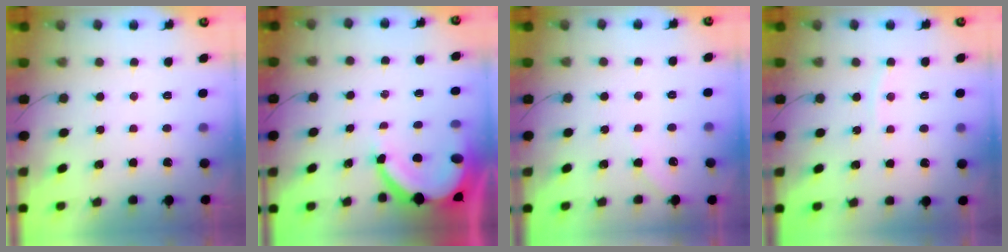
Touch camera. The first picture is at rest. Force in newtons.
{"total": 9.0, "press": 9.0, "slide": 1.2}
{"total": 2.9, "press": 2.8, "slide": 0.4}
{"total": 4.3, "press": 4.3, "slide": 0.6}